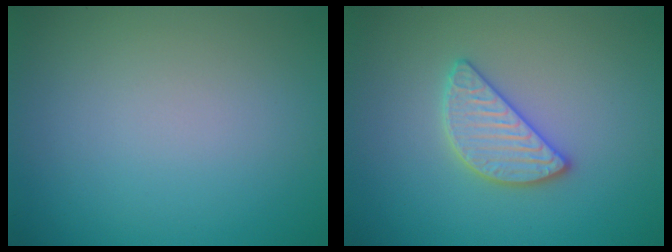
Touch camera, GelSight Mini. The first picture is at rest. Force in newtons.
{"total": 2.9, "press": 2.9, "slide": 0.3}